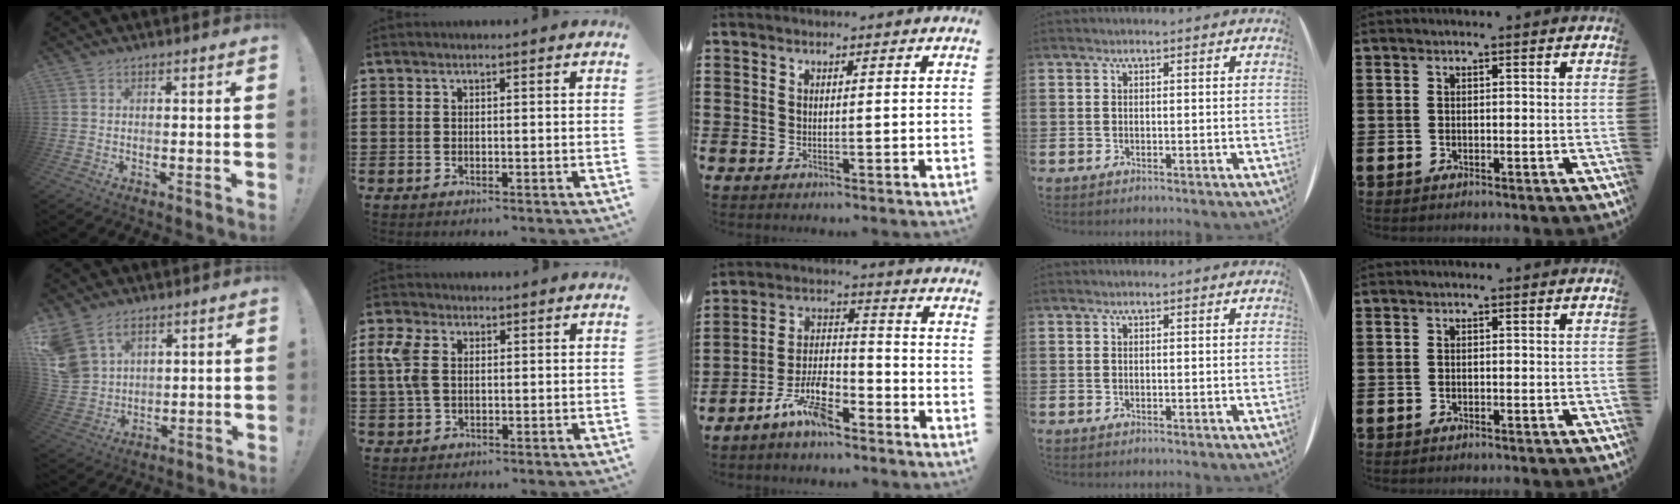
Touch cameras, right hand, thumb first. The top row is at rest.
{"thumb": {"total": 10.8, "force": [6.3, 7.6, 4.4], "torque": [-0.097, -0.038, 0.131]}, "index": {"total": 4.8, "force": [1.1, 3.0, 3.6], "torque": [-0.101, 0.003, 0.013]}, "middle": {"total": 8.4, "force": [-6.2, 2.7, 5.1], "torque": [-0.111, 0.006, -0.117]}}